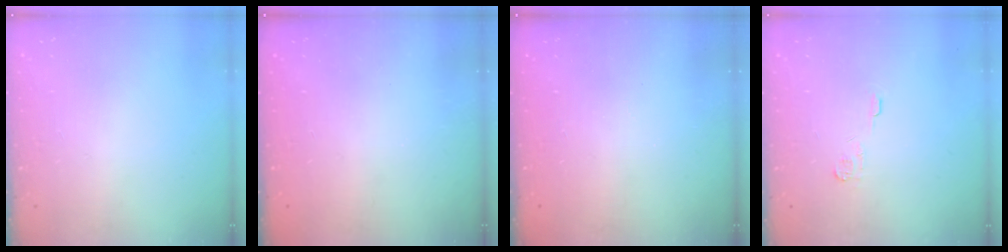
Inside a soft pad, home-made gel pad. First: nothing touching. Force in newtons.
{"total": 2.4, "press": 2.3, "slide": 0.8}
{"total": 1.9, "press": 1.9, "slide": 0.6}
{"total": 5.0, "press": 4.9, "slide": 0.7}